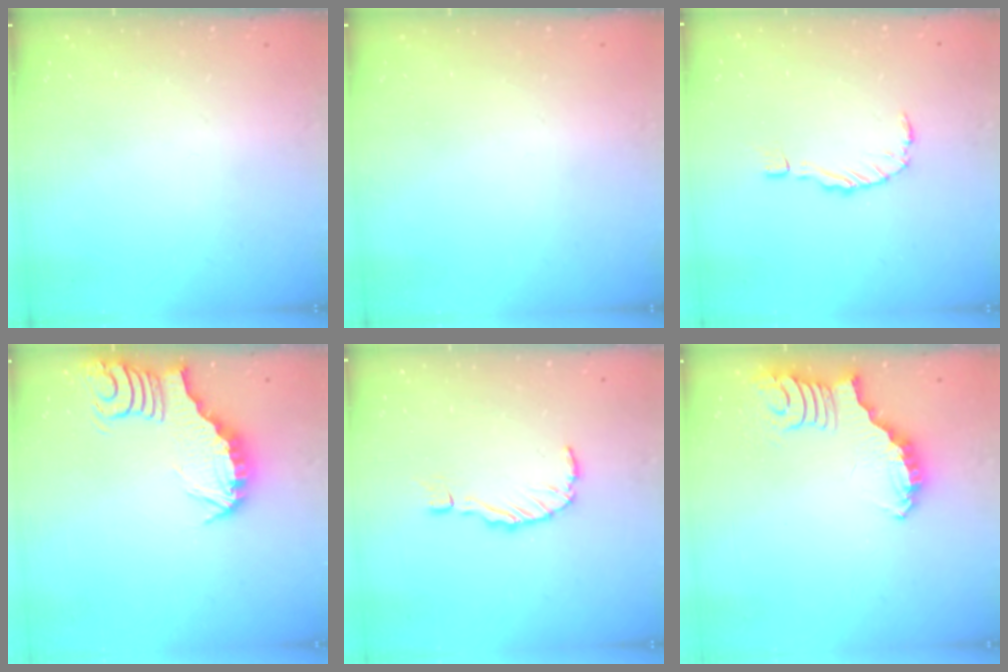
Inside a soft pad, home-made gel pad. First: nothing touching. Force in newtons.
{"total": 0.0}
{"total": 0.0}
{"total": 3.3, "press": 3.3, "slide": 0.4}
{"total": 1.5, "press": 1.4, "slide": 0.3}
{"total": 2.4, "press": 2.4, "slide": 0.5}